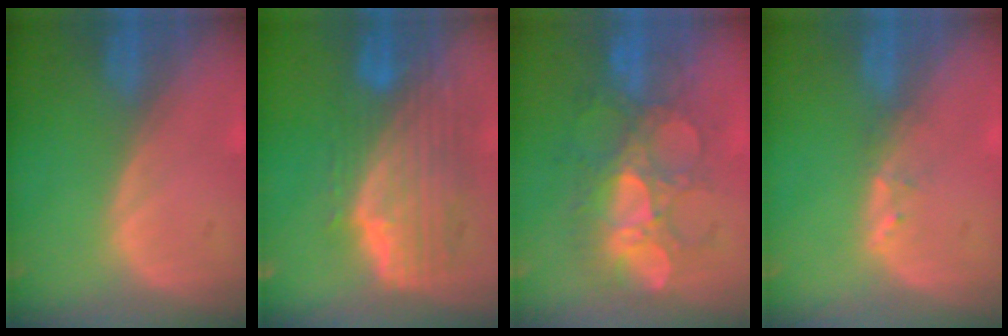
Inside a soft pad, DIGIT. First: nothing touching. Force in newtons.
{"total": 10.0, "press": 8.9, "slide": 4.5}
{"total": 8.8, "press": 8.6, "slide": 1.5}
{"total": 1.2, "press": 1.1, "slide": 0.2}